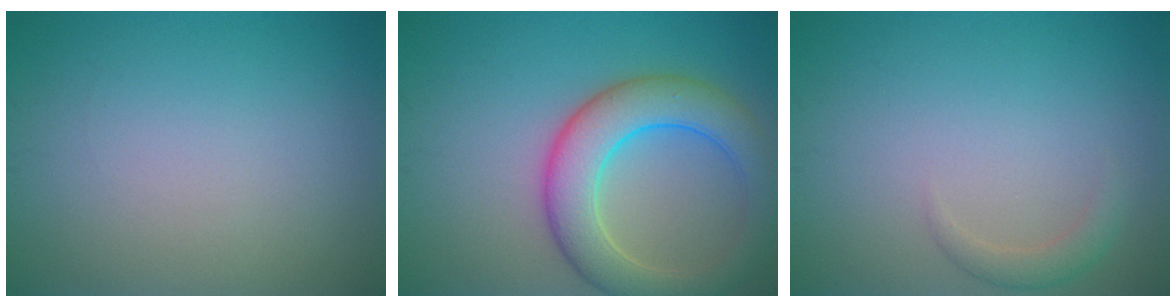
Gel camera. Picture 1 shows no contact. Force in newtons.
{"total": 7.2, "press": 7.2, "slide": 0.5}
{"total": 1.5, "press": 1.5, "slide": 0.2}